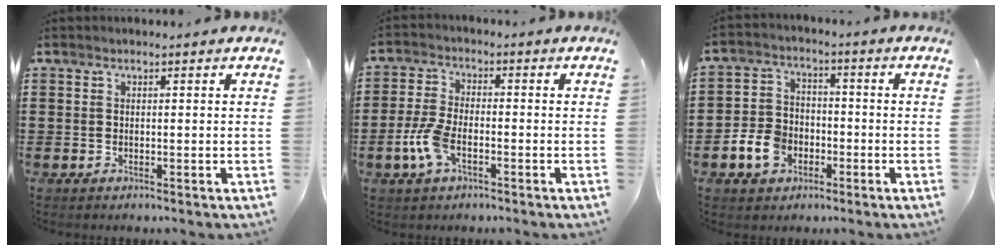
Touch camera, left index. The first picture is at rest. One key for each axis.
{"total": 6.4, "fx": -2.4, "fy": 2.9, "fz": 5.2, "tx": -0.120, "ty": -0.001, "tz": -0.047}
{"total": 6.5, "fx": -2.8, "fy": 4.8, "fz": 3.5, "tx": -0.090, "ty": 0.011, "tz": -0.056}